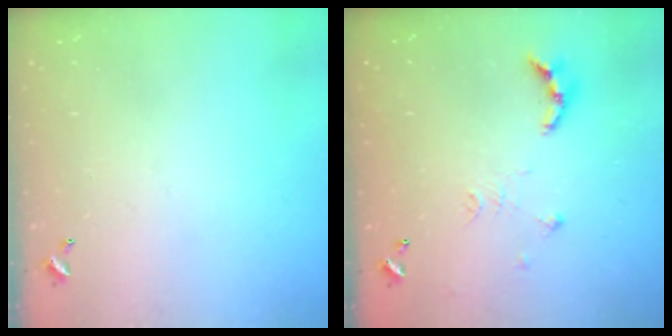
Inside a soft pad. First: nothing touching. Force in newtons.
{"total": 9.3, "press": 9.2, "slide": 0.9}